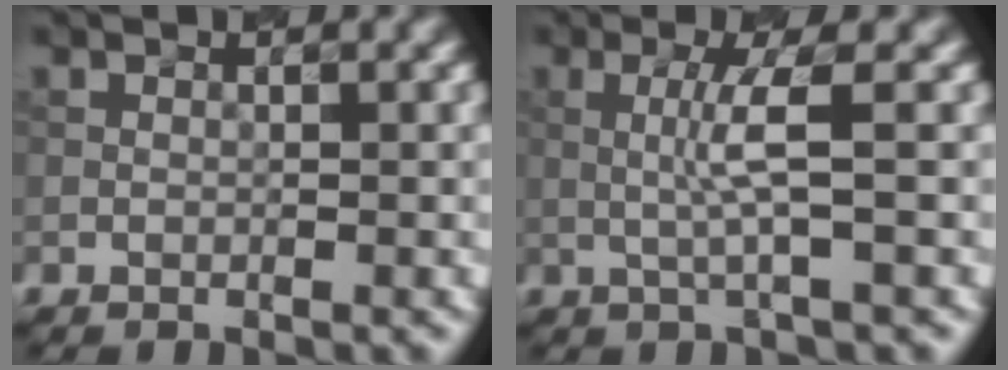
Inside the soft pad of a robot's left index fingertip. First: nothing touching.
{"total": 3.0, "force": [0.1, 0.0, 3.0], "torque": [-0.066, 0.000, 0.002]}